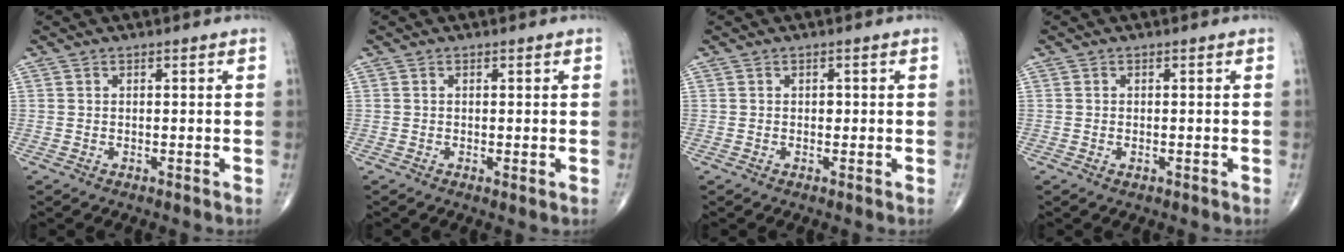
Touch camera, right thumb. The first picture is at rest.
{"total": 0.8, "force": [-0.1, 0.2, 0.7], "torque": [-0.016, -0.005, -0.003]}
{"total": 0.8, "force": [0.1, 0.6, 0.5], "torque": [-0.002, 0.002, -0.001]}
{"total": 0.8, "force": [-0.3, 0.5, 0.6], "torque": [-0.012, 0.002, -0.003]}